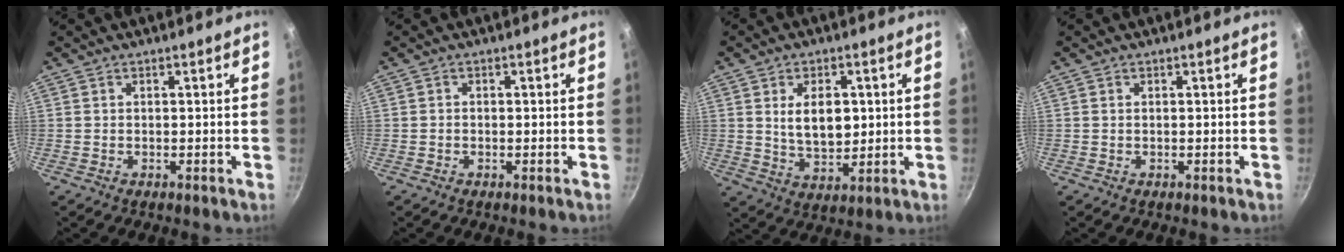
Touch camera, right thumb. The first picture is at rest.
{"total": 0.5, "force": [-0.2, 0.4, 0.2], "torque": [-0.004, 0.003, -0.003]}
{"total": 8.9, "force": [1.6, 5.5, 6.8], "torque": [-0.093, -0.017, 0.035]}
{"total": 0.0}